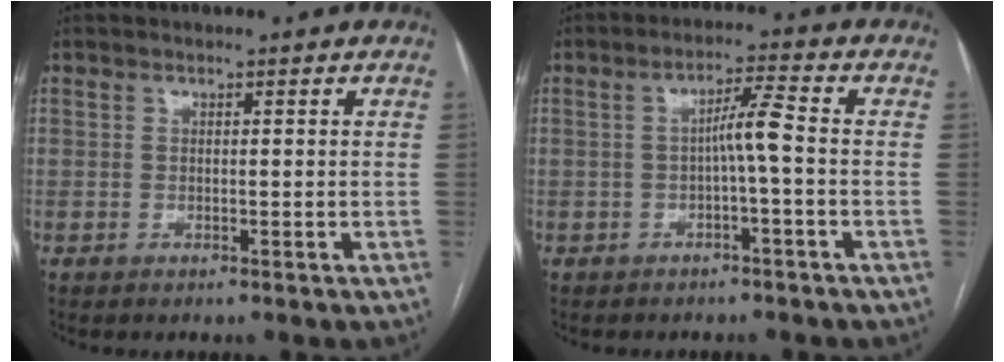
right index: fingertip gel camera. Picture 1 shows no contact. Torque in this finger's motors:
{"motor_torque": [0.44, -0.09, 0.20, 0.06]}